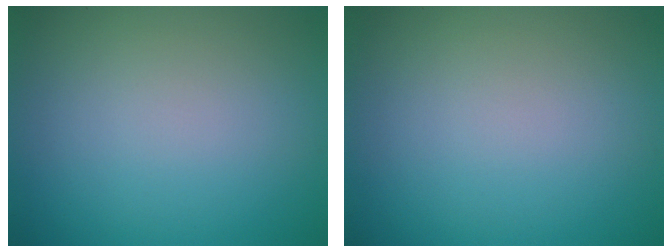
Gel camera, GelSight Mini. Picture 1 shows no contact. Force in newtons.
{"total": 0.0}